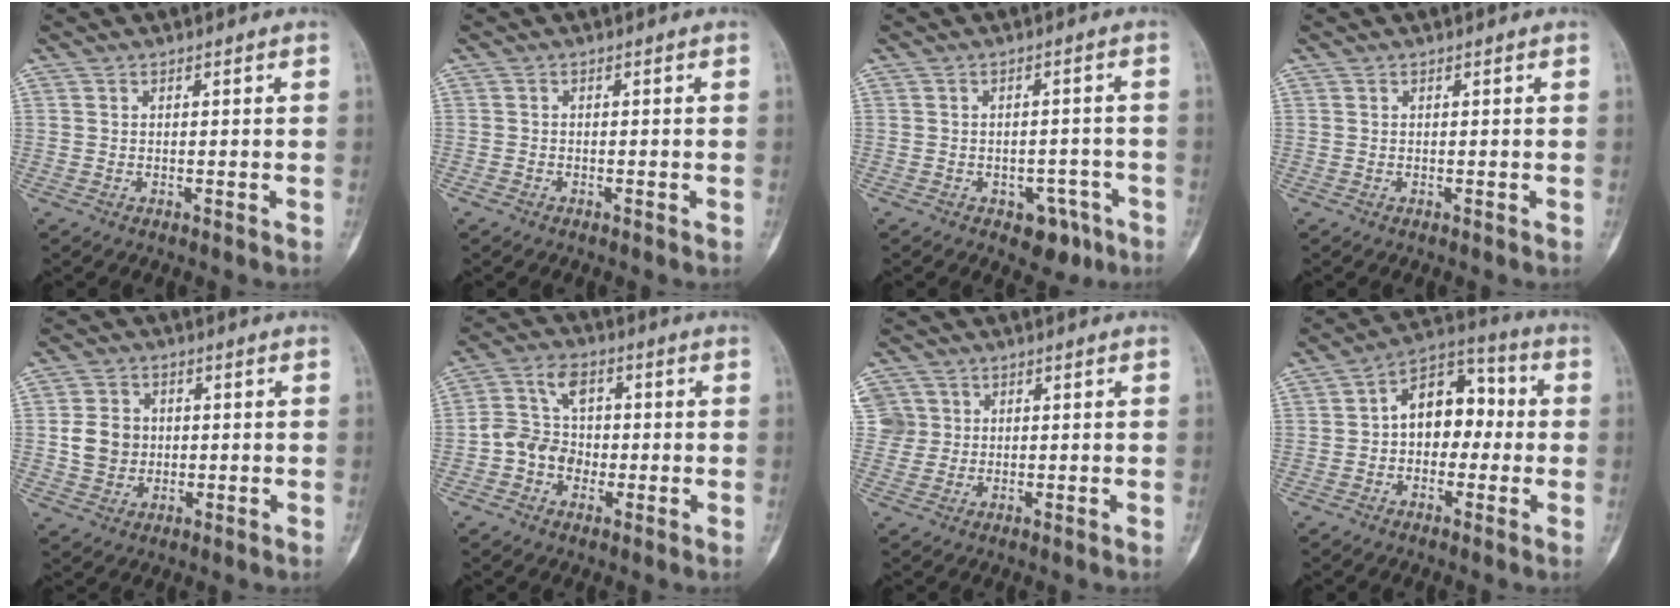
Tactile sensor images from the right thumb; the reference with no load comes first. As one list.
[{"total": 0.8, "force": [-0.6, 0.6, 0.2], "torque": [-0.003, 0.003, -0.016]}, {"total": 5.7, "force": [-3.1, 3.7, 3.0], "torque": [-0.012, 0.026, -0.036]}, {"total": 0.0}, {"total": 6.8, "force": [0.1, 6.0, 3.2], "torque": [-0.035, 0.003, 0.002]}, {"total": 8.5, "force": [-1.5, 7.2, 4.3], "torque": [-0.057, 0.028, -0.040]}, {"total": 4.8, "force": [1.4, 4.6, 0.5], "torque": [0.013, 0.008, 0.027]}, {"total": 11.9, "force": [0.1, 8.2, 8.7], "torque": [-0.094, 0.043, -0.014]}]